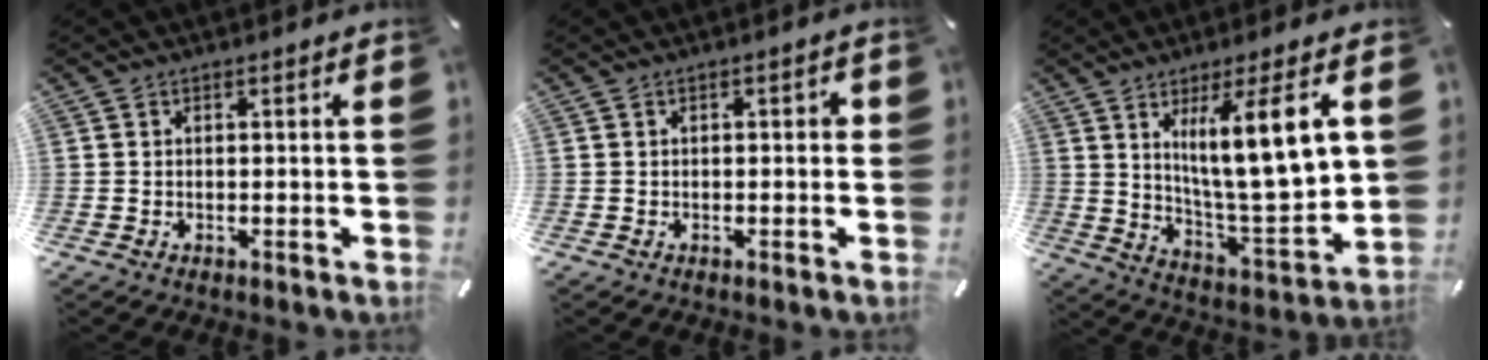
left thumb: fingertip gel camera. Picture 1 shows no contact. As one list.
[{"total": 1.4, "force": [-0.1, 0.7, 1.2], "torque": [-0.022, 0.005, -0.004]}, {"total": 16.3, "force": [6.7, 3.2, 14.5], "torque": [-0.236, -0.036, 0.097]}]